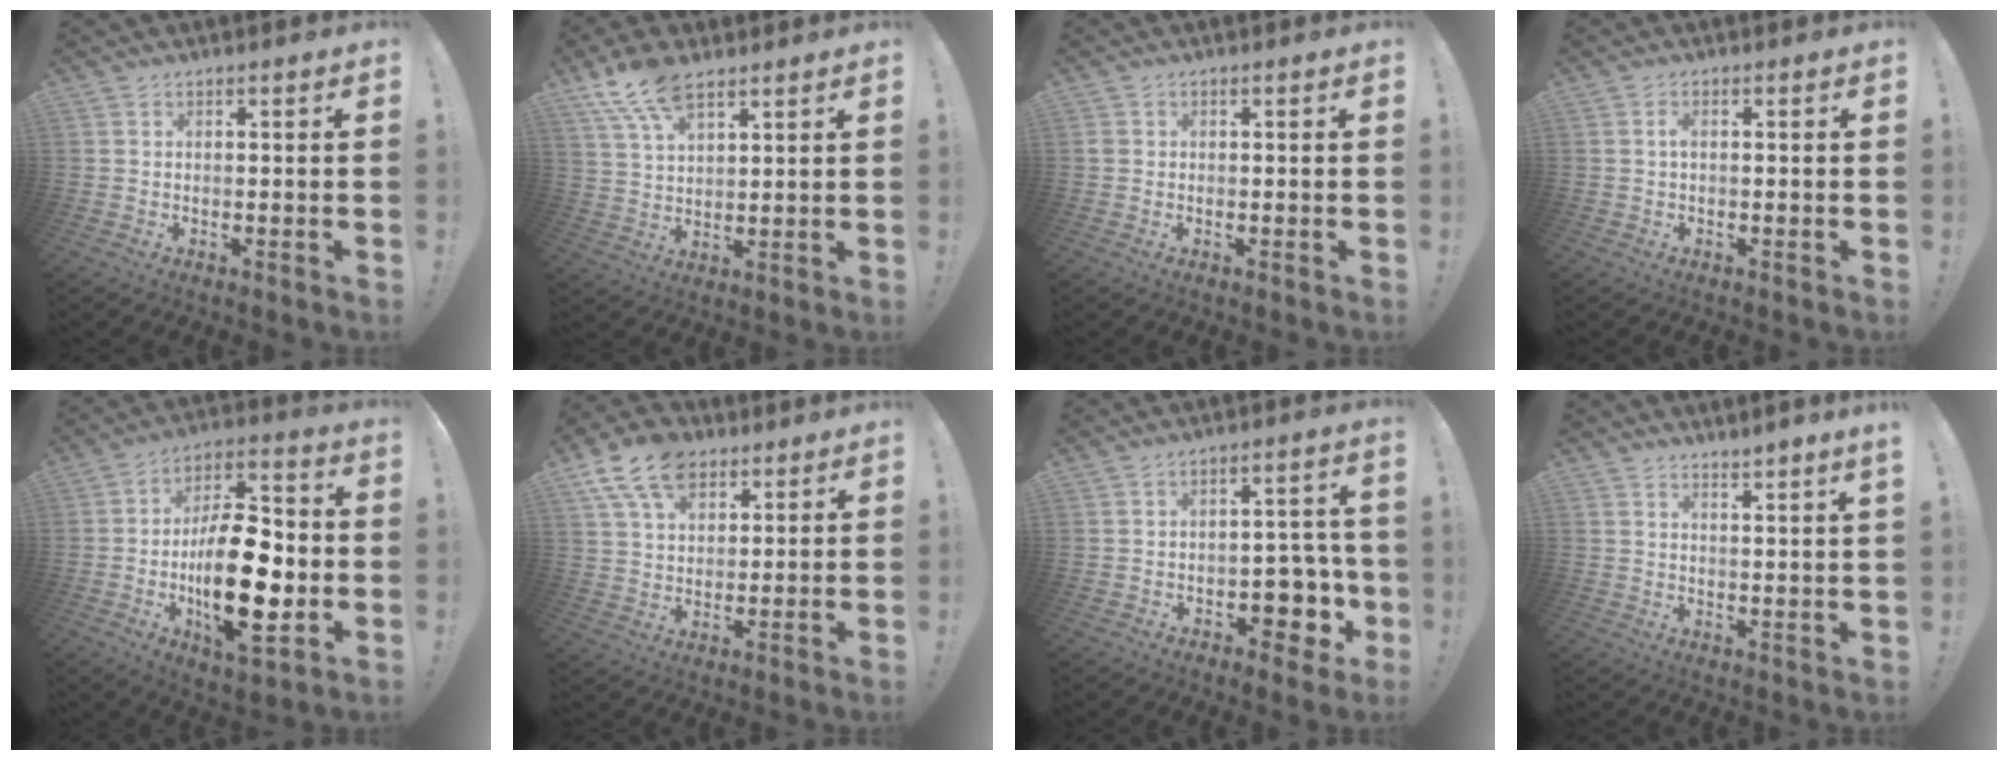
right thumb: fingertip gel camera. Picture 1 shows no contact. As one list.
[{"total": 10.9, "force": [7.5, 4.9, 6.3], "torque": [-0.112, -0.031, 0.142]}, {"total": 1.1, "force": [0.1, 1.0, 0.5], "torque": [-0.008, 0.003, 0.002]}, {"total": 1.4, "force": [-0.2, 0.4, 1.3], "torque": [-0.026, 0.004, -0.005]}, {"total": 23.8, "force": [-3.9, 11.1, 20.7], "torque": [-0.358, 0.015, -0.056]}, {"total": 14.8, "force": [8.0, 9.8, 7.6], "torque": [-0.120, -0.036, 0.151]}, {"total": 9.9, "force": [-3.7, 7.0, 5.9], "torque": [-0.036, 0.019, -0.054]}, {"total": 3.7, "force": [3.1, -1.0, 1.8], "torque": [-0.021, -0.026, 0.047]}]